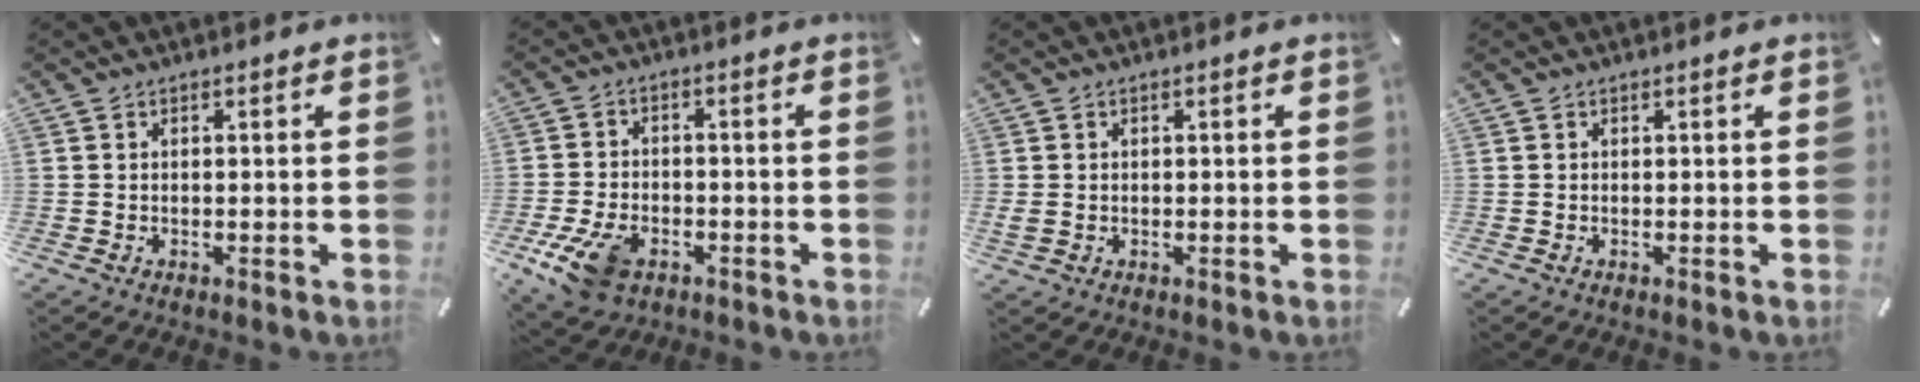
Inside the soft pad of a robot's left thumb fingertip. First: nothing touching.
{"total": 9.8, "force": [-4.6, 6.2, 5.9], "torque": [-0.130, 0.016, -0.082]}
{"total": 1.5, "force": [0.0, 1.1, 1.0], "torque": [-0.019, 0.004, -0.001]}
{"total": 0.0}